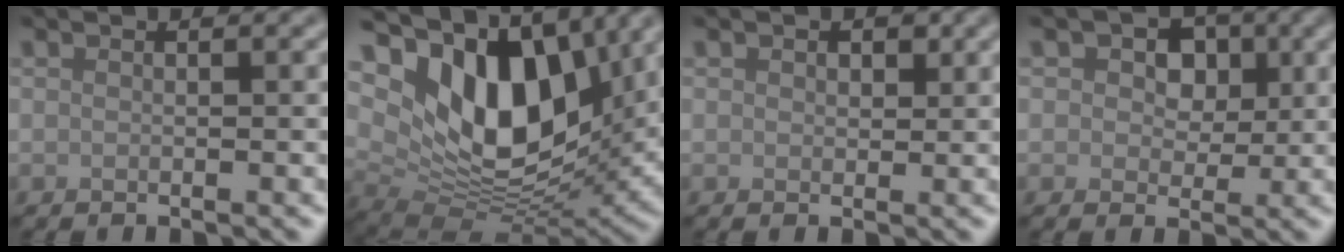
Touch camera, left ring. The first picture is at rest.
{"total": 13.0, "force": [4.9, 7.5, 9.5], "torque": [-0.146, -0.005, 0.082]}
{"total": 1.3, "force": [0.7, 0.9, 0.6], "torque": [-0.009, -0.002, 0.010]}
{"total": 4.7, "force": [1.4, 3.4, 2.8], "torque": [-0.038, 0.006, -0.004]}